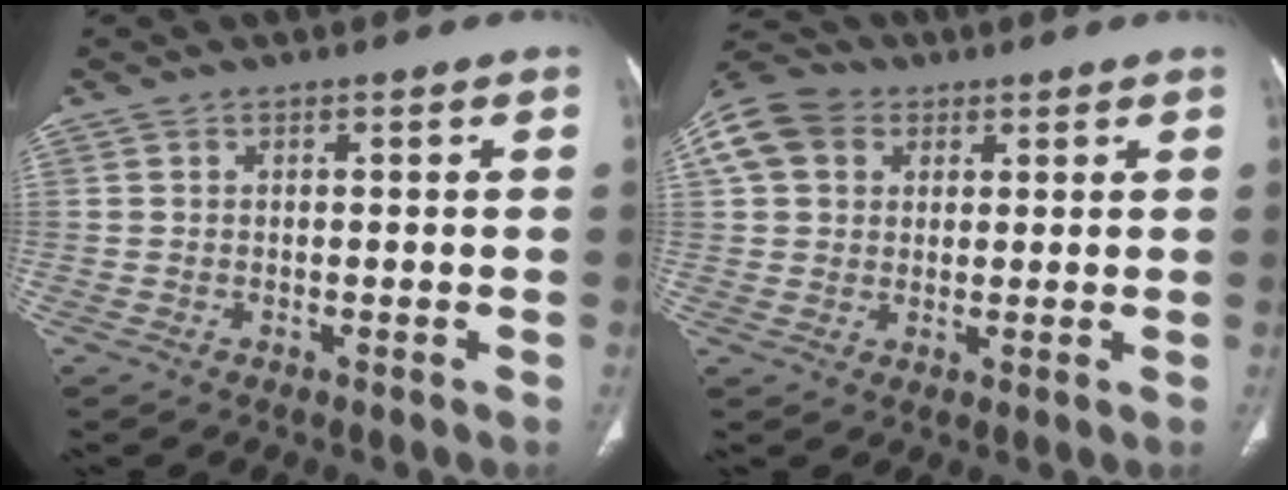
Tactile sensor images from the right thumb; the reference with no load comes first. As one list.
[{"total": 11.3, "force": [4.1, 8.9, 5.5], "torque": [-0.102, 0.020, 0.068]}]